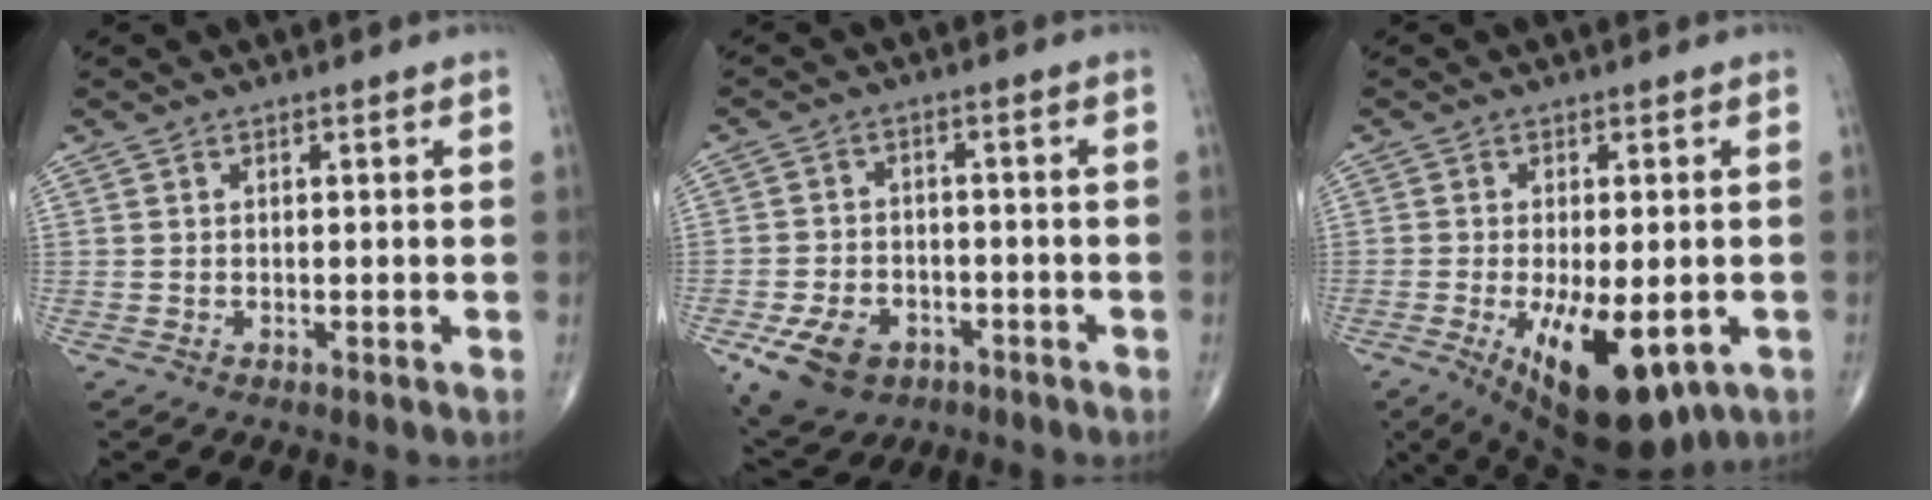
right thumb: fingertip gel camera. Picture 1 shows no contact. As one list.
[{"total": 10.1, "force": [-4.9, 7.1, 5.4], "torque": [-0.089, 0.018, -0.074]}, {"total": 15.0, "force": [-5.3, 6.6, 12.4], "torque": [-0.183, -0.014, -0.061]}]